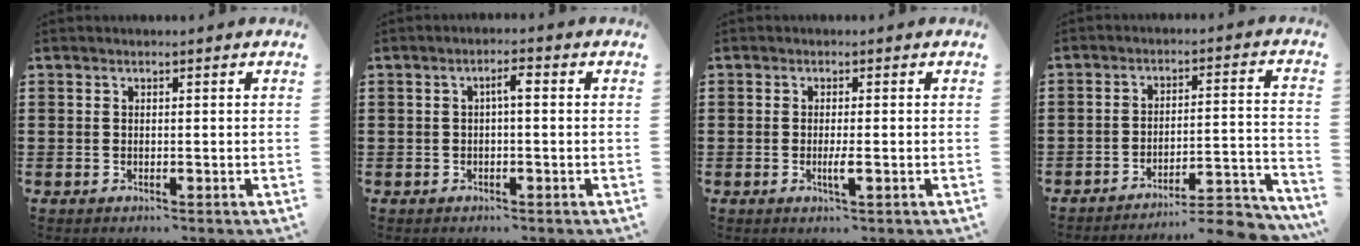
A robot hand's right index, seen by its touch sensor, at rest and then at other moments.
{"total": 2.2, "force": [0.0, 0.4, 2.2], "torque": [-0.042, 0.005, -0.003]}
{"total": 2.2, "force": [-0.6, 0.0, 2.1], "torque": [-0.036, -0.003, -0.012]}
{"total": 6.5, "force": [-6.1, 0.1, 2.3], "torque": [-0.032, -0.004, -0.119]}